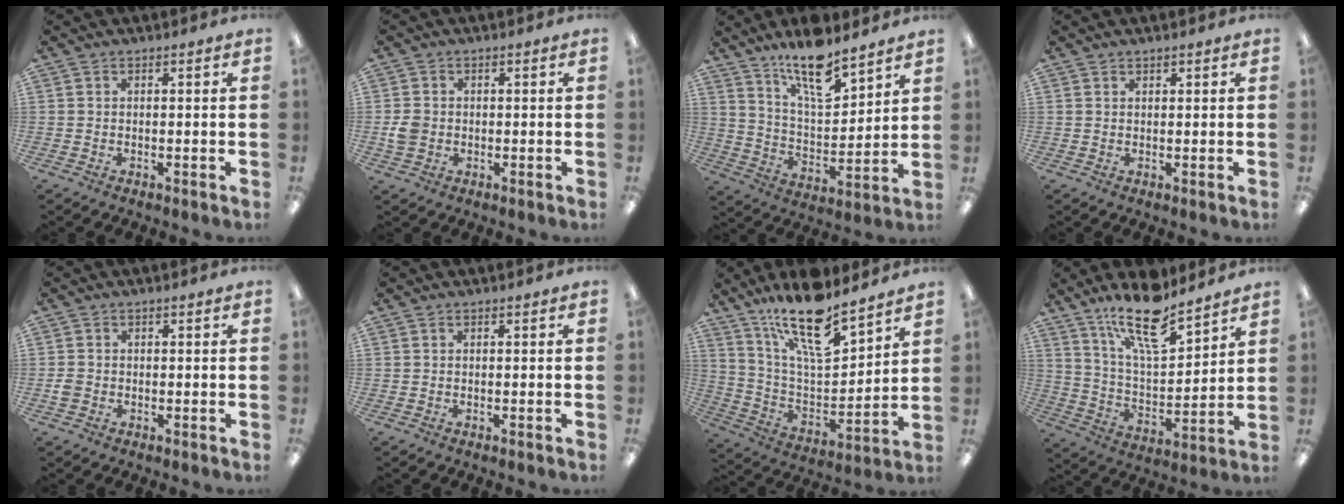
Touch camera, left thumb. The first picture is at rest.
{"total": 3.5, "force": [-0.3, 3.1, 1.7], "torque": [-0.020, 0.004, -0.004]}
{"total": 14.5, "force": [11.5, 4.4, 7.8], "torque": [-0.126, -0.074, 0.196]}
{"total": 0.8, "force": [0.8, 0.3, 0.1], "torque": [-0.002, 0.000, 0.015]}
{"total": 1.8, "force": [-0.5, 1.6, 0.7], "torque": [-0.012, 0.005, -0.011]}
{"total": 0.0}
{"total": 18.6, "force": [14.2, 5.4, 10.7], "torque": [-0.194, -0.093, 0.243]}
{"total": 17.5, "force": [13.1, 5.5, 10.3], "torque": [-0.173, -0.078, 0.221]}